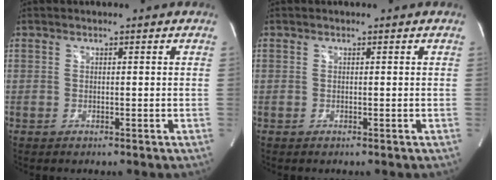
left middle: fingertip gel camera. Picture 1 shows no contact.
{"total": 0.0}